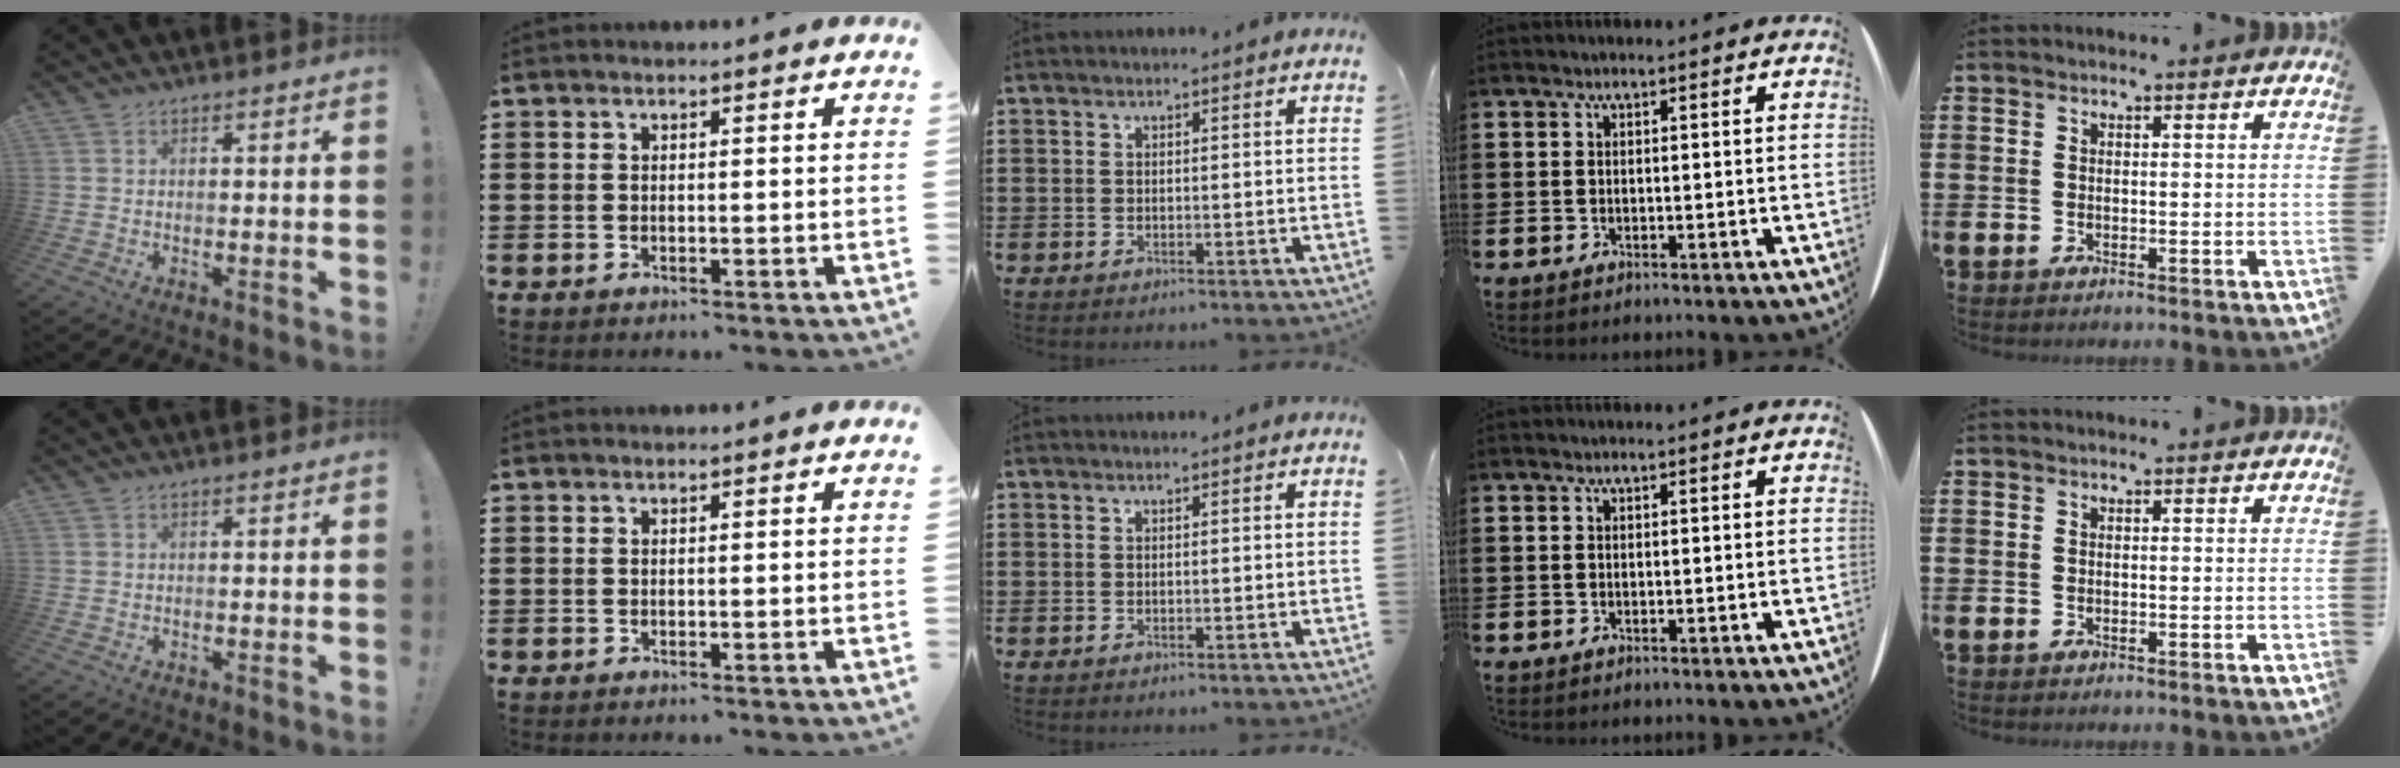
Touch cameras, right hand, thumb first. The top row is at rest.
{}